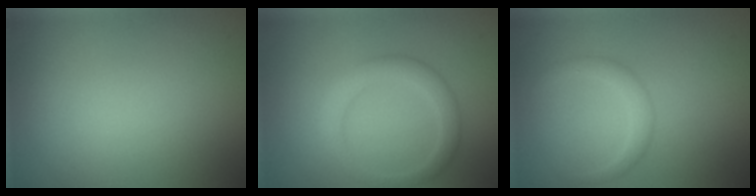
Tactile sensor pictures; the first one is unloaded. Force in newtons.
{"total": 3.0, "press": 3.0, "slide": 0.0}
{"total": 1.7, "press": 1.7, "slide": 0.1}